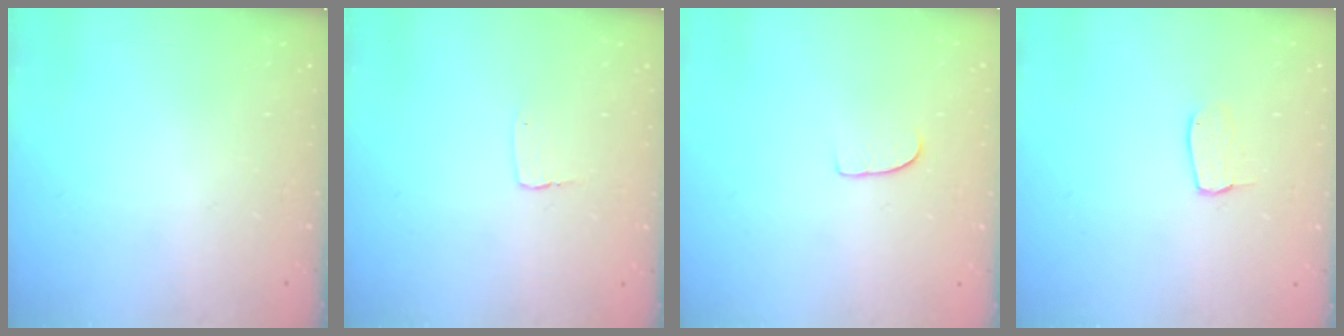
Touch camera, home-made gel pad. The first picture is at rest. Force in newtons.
{"total": 2.7, "press": 2.7, "slide": 0.2}
{"total": 5.4, "press": 5.4, "slide": 0.3}
{"total": 4.8, "press": 4.8, "slide": 0.3}